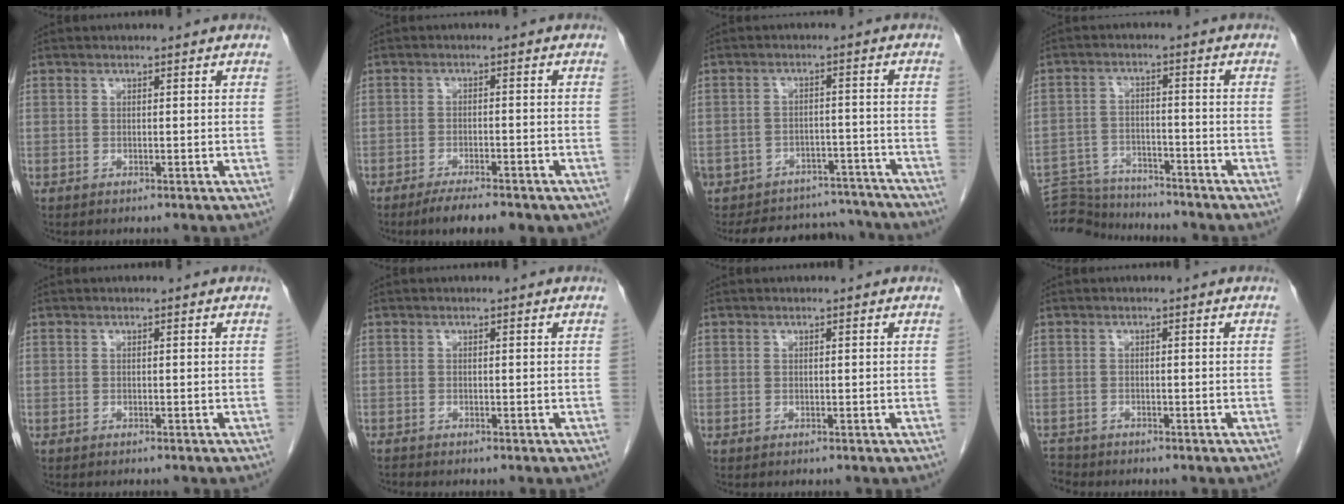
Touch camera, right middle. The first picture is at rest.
{"total": 7.2, "force": [-5.4, 1.8, 4.4], "torque": [-0.059, -0.010, -0.073]}
{"total": 14.6, "force": [-13.5, 5.2, 2.1], "torque": [-0.026, 0.030, -0.162]}
{"total": 11.3, "force": [-11.1, 1.8, 1.4], "torque": [-0.024, 0.011, -0.176]}
{"total": 1.1, "force": [-1.0, 0.1, 0.4], "torque": [-0.008, -0.002, -0.012]}
{"total": 0.5, "force": [-0.5, -0.1, -0.1], "torque": [-0.006, -0.005, -0.013]}
{"total": 0.0}
{"total": 2.4, "force": [-2.3, 0.6, -0.3], "torque": [0.001, -0.009, -0.043]}